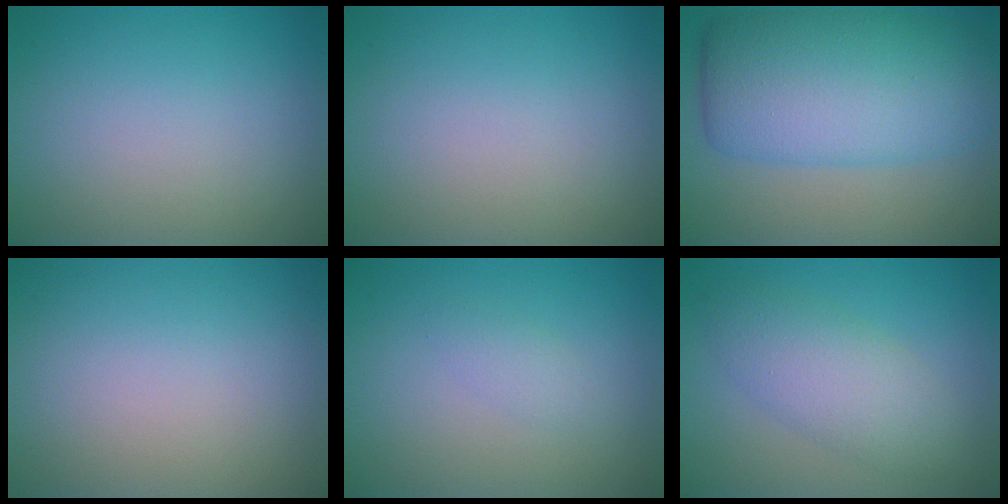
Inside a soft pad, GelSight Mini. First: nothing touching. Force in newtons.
{"total": 0.0}
{"total": 10.5, "press": 10.5, "slide": 0.1}
{"total": 0.0}
{"total": 1.1, "press": 1.1, "slide": 0.0}
{"total": 4.2, "press": 4.2, "slide": 0.0}